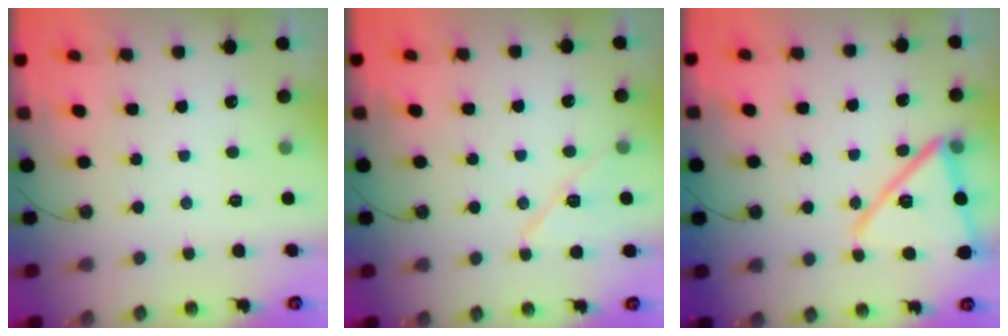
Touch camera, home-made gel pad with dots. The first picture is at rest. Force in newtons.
{"total": 9.9, "press": 9.8, "slide": 1.5}
{"total": 16.3, "press": 16.0, "slide": 3.0}